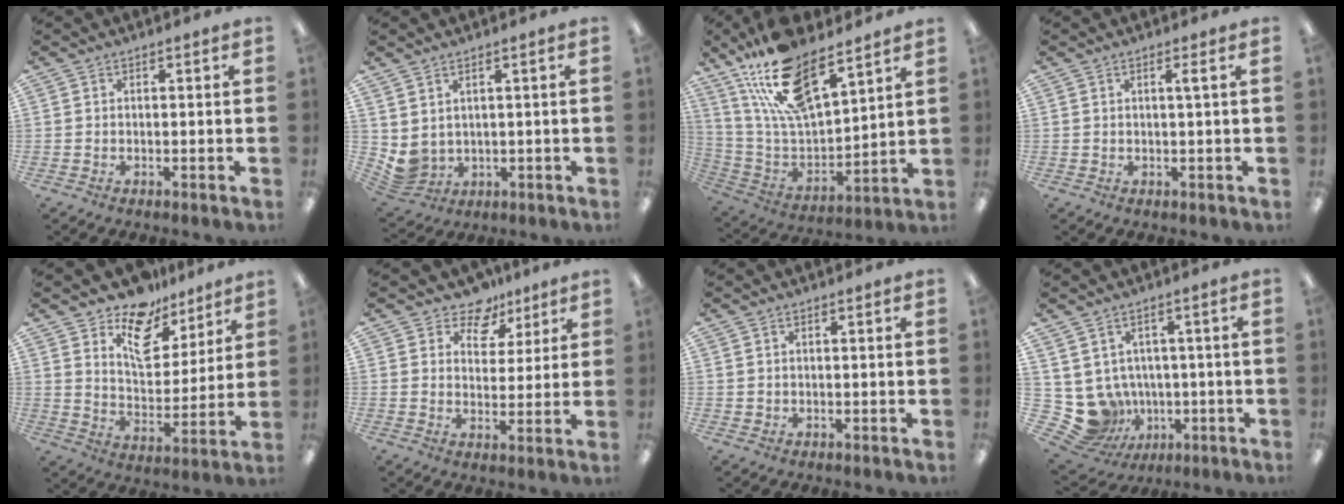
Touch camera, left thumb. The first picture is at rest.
{"total": 3.8, "force": [1.7, 3.0, 1.5], "torque": [-0.055, -0.020, 0.030]}
{"total": 19.6, "force": [14.5, 6.6, 11.3], "torque": [-0.221, -0.083, 0.260]}
{"total": 1.2, "force": [0.3, -0.4, 1.1], "torque": [-0.020, -0.004, 0.003]}
{"total": 13.0, "force": [9.6, 7.0, 5.2], "torque": [-0.085, -0.062, 0.178]}
{"total": 8.6, "force": [6.5, 5.2, 2.0], "torque": [-0.031, -0.047, 0.120]}
{"total": 0.5, "force": [0.2, 0.5, 0.0], "torque": [0.000, 0.002, 0.004]}
{"total": 9.9, "force": [-1.4, 9.4, 2.8], "torque": [-0.089, -0.012, -0.011]}